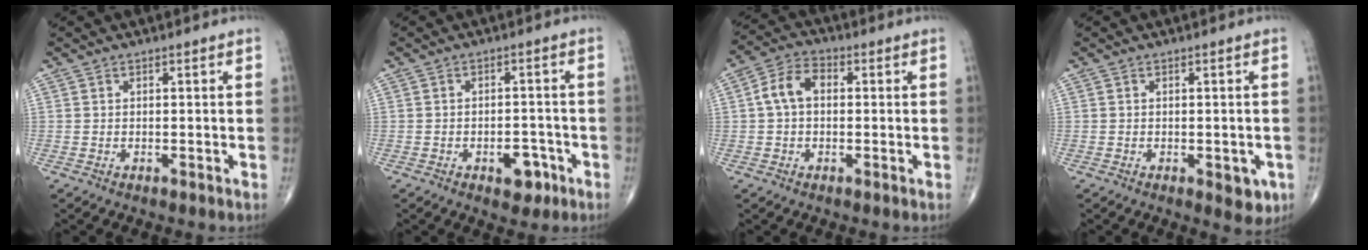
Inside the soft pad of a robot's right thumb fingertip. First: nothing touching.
{"total": 5.0, "force": [-2.4, 2.9, 3.3], "torque": [-0.024, 0.016, -0.029]}
{"total": 6.6, "force": [0.5, 4.4, 4.9], "torque": [-0.091, 0.025, 0.002]}
{"total": 4.2, "force": [-1.4, 2.0, 3.4], "torque": [-0.023, -0.004, -0.011]}